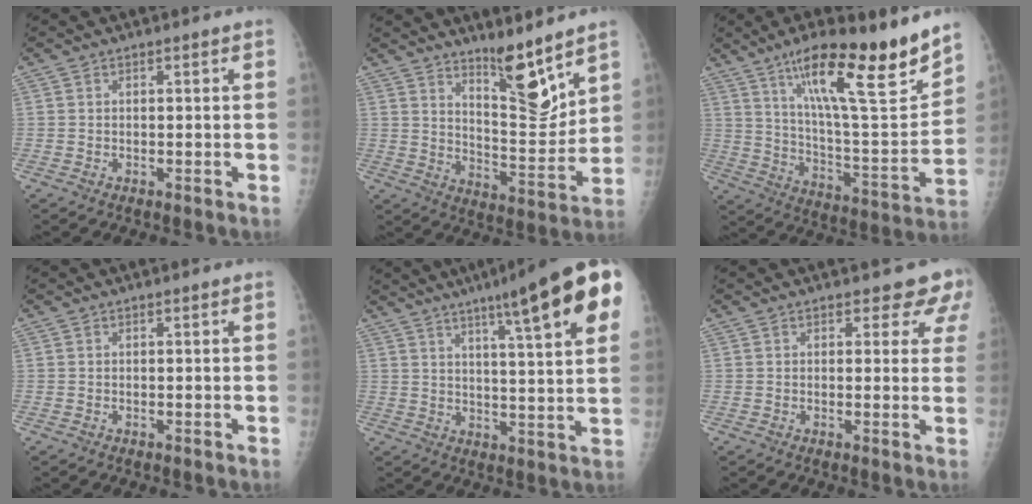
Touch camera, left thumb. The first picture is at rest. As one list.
[{"total": 11.1, "force": [8.1, 2.5, 7.1], "torque": [-0.088, -0.081, 0.143]}, {"total": 22.7, "force": [15.1, 3.5, 16.6], "torque": [-0.241, -0.070, 0.256]}, {"total": 0.0}, {"total": 19.1, "force": [9.9, 2.5, 16.1], "torque": [-0.209, -0.024, 0.128]}, {"total": 5.5, "force": [4.6, 2.6, 1.3], "torque": [0.023, -0.023, 0.037]}]